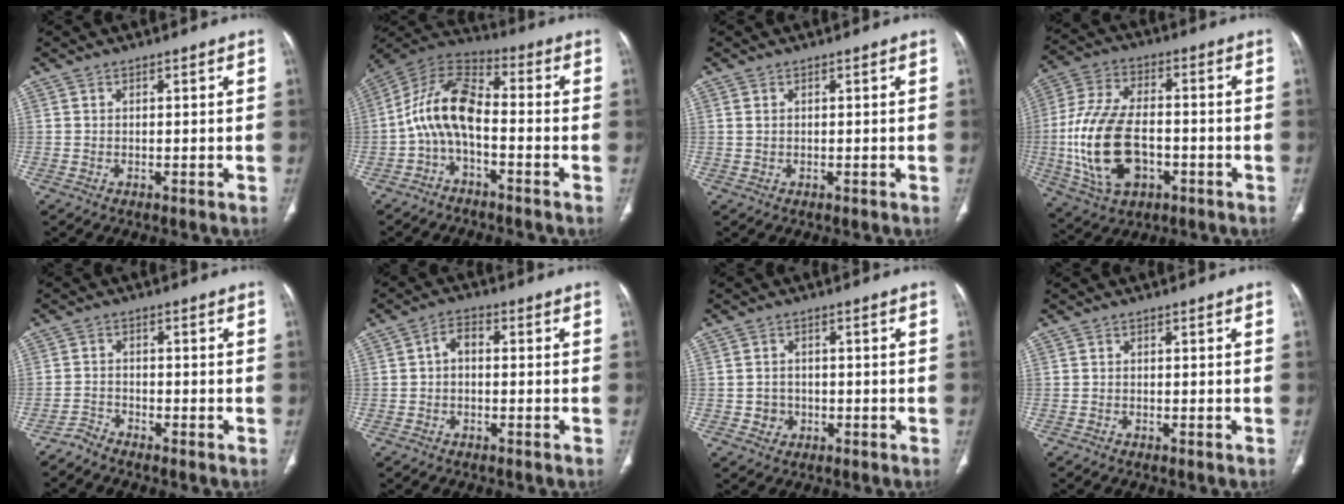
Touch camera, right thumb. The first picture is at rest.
{"total": 11.3, "force": [-2.6, 5.5, 9.5], "torque": [-0.181, 0.061, -0.063]}
{"total": 0.7, "force": [0.3, 0.4, 0.4], "torque": [-0.011, 0.004, 0.008]}
{"total": 17.9, "force": [-3.6, 10.5, 14.1], "torque": [-0.284, 0.018, -0.056]}
{"total": 2.3, "force": [-2.2, 0.2, -0.2], "torque": [0.006, 0.000, -0.049]}
{"total": 3.3, "force": [-0.2, 2.0, 2.6], "torque": [-0.040, 0.016, -0.011]}
{"total": 3.0, "force": [-0.8, 2.7, 0.7], "torque": [0.004, 0.009, -0.013]}
{"total": 0.0}